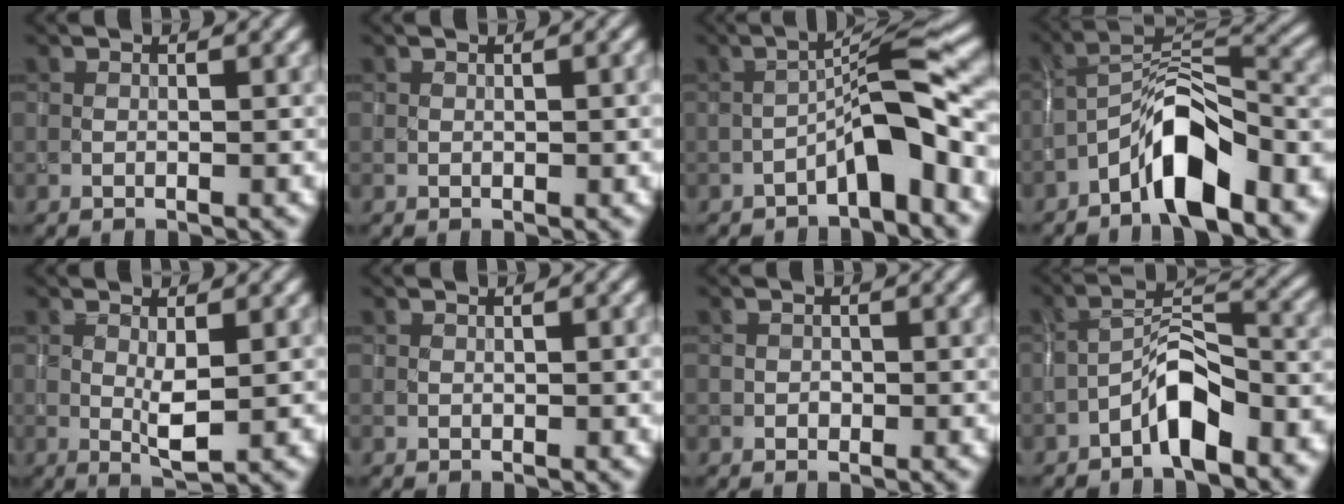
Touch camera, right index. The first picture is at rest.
{"total": 0.8, "force": [0.0, 0.5, 0.7], "torque": [-0.015, -0.001, 0.002]}
{"total": 5.4, "force": [-2.9, 0.9, 4.4], "torque": [-0.071, 0.028, -0.049]}
{"total": 9.6, "force": [-5.6, 3.4, 6.9], "torque": [-0.107, 0.019, -0.104]}
{"total": 2.5, "force": [0.2, 0.5, 2.4], "torque": [-0.051, -0.002, 0.006]}
{"total": 0.6, "force": [0.0, 0.4, 0.5], "torque": [-0.011, -0.002, 0.001]}
{"total": 0.7, "force": [-0.2, 0.6, 0.3], "torque": [-0.004, -0.002, -0.006]}
{"total": 7.2, "force": [-4.1, 2.7, 5.3], "torque": [-0.087, 0.016, -0.079]}